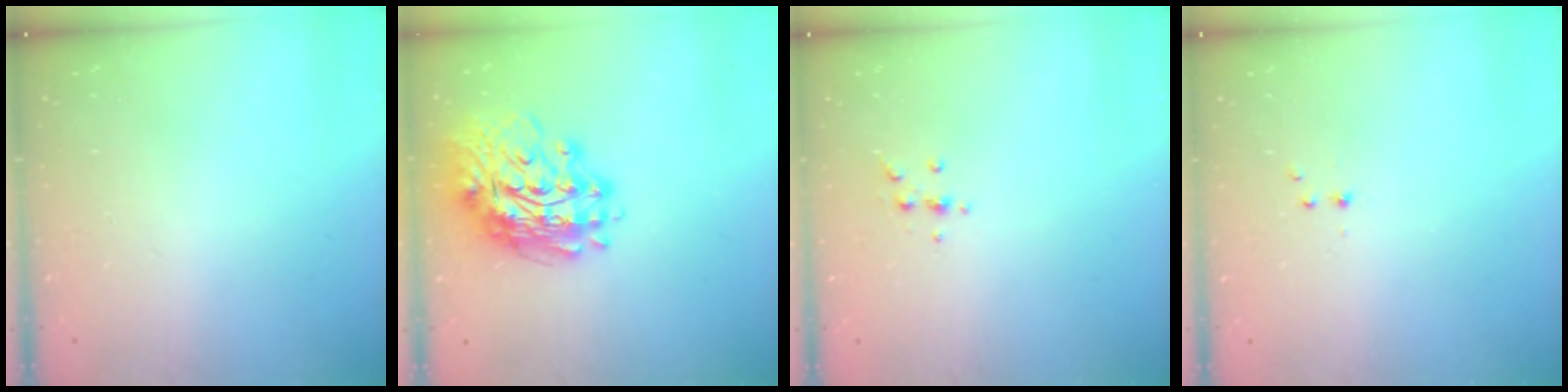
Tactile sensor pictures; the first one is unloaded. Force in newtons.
{"total": 17.0, "press": 16.8, "slide": 2.5}
{"total": 3.6, "press": 3.5, "slide": 0.9}
{"total": 2.2, "press": 1.9, "slide": 1.0}